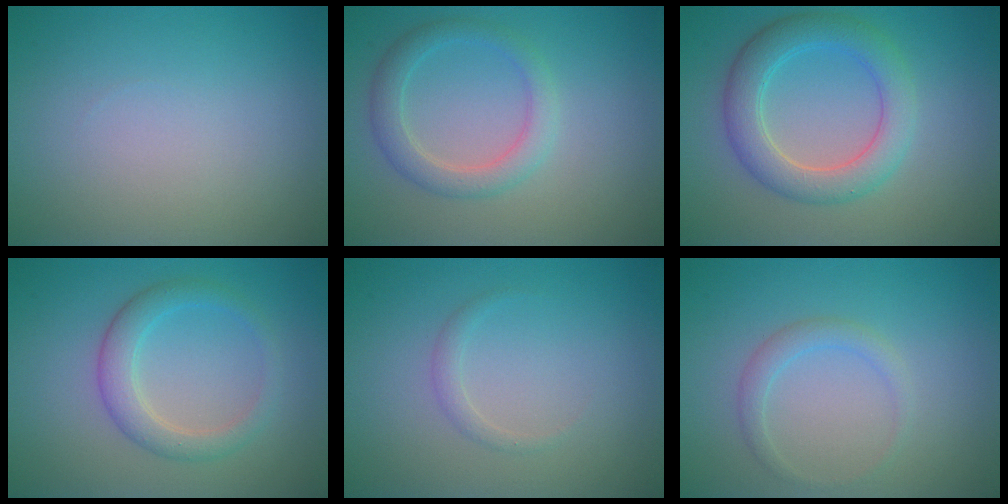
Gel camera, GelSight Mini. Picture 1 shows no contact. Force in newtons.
{"total": 2.8, "press": 2.8, "slide": 0.1}
{"total": 4.8, "press": 4.8, "slide": 0.1}
{"total": 2.2, "press": 2.2, "slide": 0.2}
{"total": 1.0, "press": 1.0, "slide": 0.0}
{"total": 1.6, "press": 1.6, "slide": 0.1}